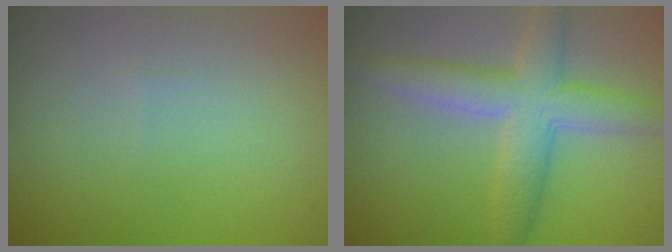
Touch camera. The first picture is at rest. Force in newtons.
{"total": 5.5, "press": 5.5, "slide": 0.4}